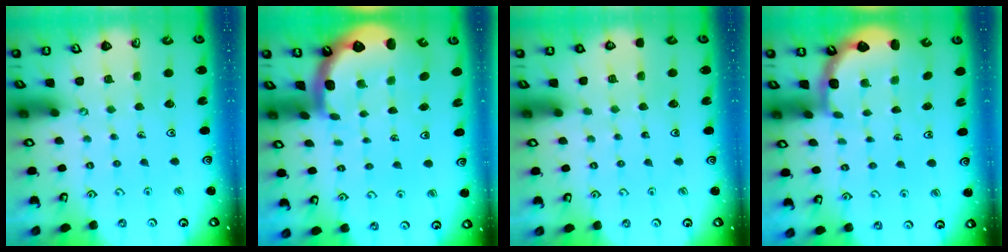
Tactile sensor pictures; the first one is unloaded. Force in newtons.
{"total": 3.4, "press": 2.5, "slide": 2.3}
{"total": 0.0}
{"total": 2.5, "press": 2.1, "slide": 1.3}